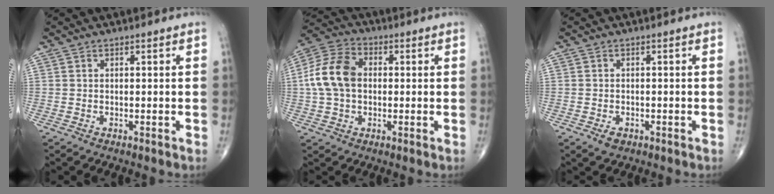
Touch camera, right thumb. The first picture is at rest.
{"total": 11.3, "force": [0.5, 7.9, 8.1], "torque": [-0.159, 0.028, 0.002]}
{"total": 1.9, "force": [-1.0, 1.3, 1.0], "torque": [-0.012, 0.001, -0.011]}